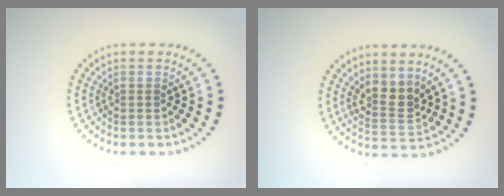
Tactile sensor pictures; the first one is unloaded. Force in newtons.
{"total": 2.8, "press": 2.4, "slide": 1.3}